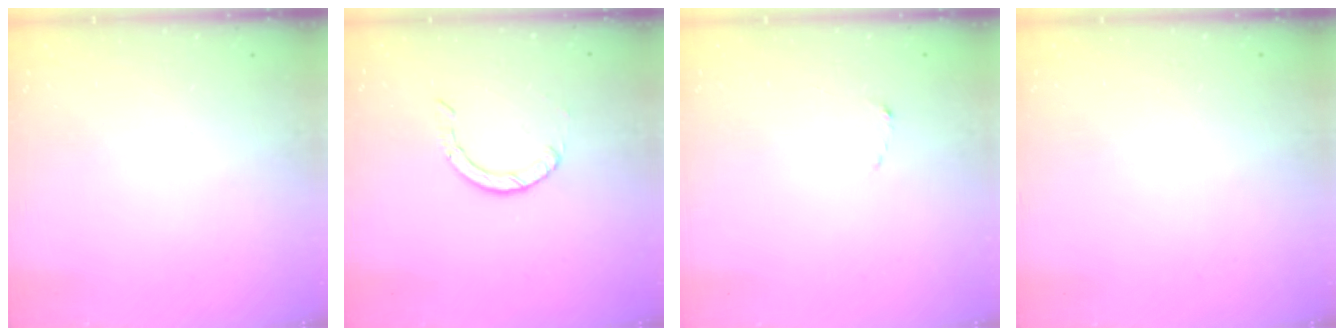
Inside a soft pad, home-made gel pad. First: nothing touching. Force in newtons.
{"total": 0.9, "press": 0.9, "slide": 0.1}
{"total": 1.5, "press": 1.5, "slide": 0.2}
{"total": 2.7, "press": 2.7, "slide": 0.2}